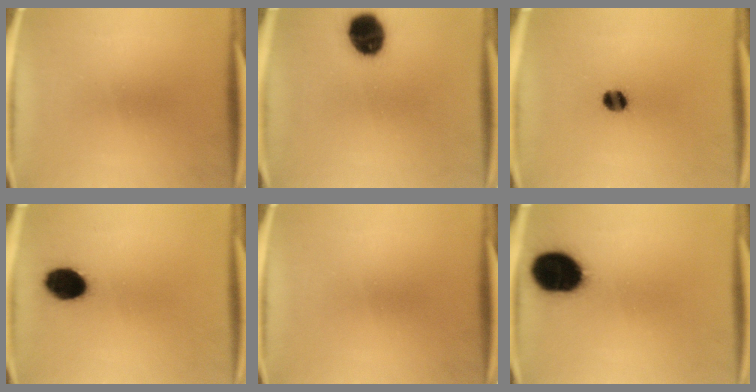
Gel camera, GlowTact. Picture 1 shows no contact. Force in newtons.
{"total": 11.6}
{"total": 4.4}
{"total": 9.4}
{"total": 0.0}
{"total": 17.6}